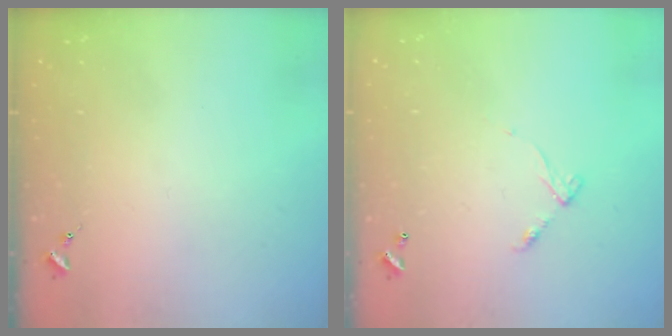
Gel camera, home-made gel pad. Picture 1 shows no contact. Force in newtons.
{"total": 6.2, "press": 6.2, "slide": 0.4}